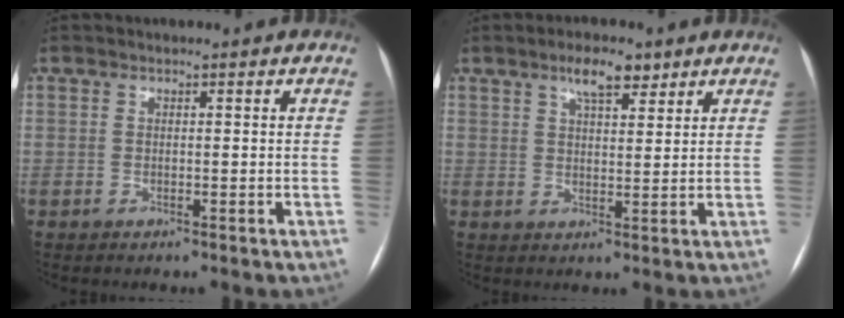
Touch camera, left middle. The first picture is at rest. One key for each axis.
{"total": 5.0, "fx": 3.3, "fy": 1.7, "fz": 3.3, "tx": -0.058, "ty": 0.008, "tz": 0.055}